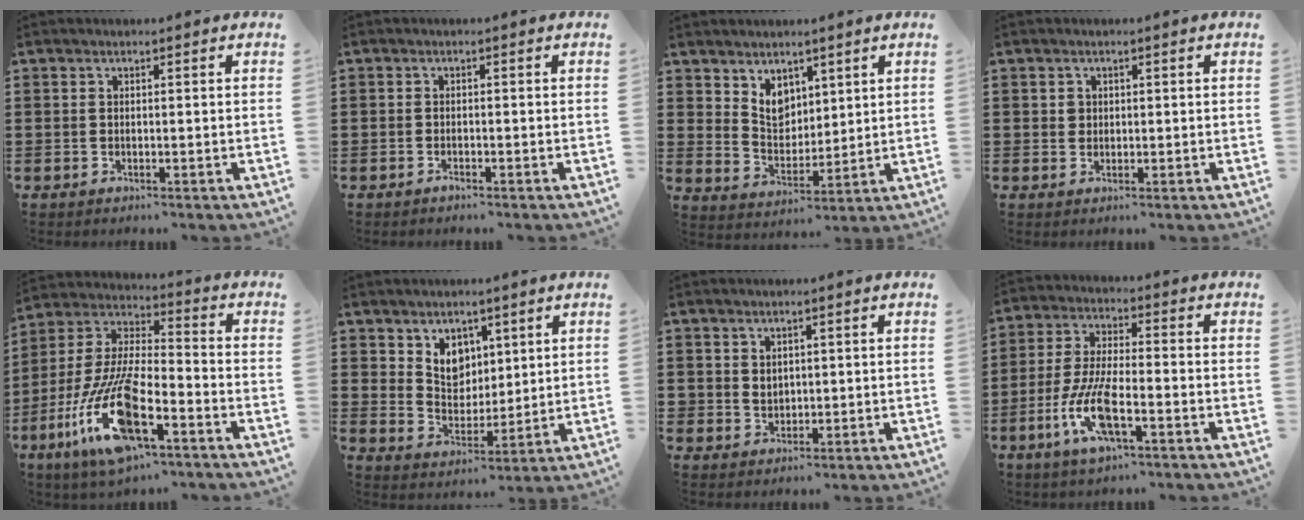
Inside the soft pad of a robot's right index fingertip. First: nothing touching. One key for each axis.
{"total": 0.7, "fx": -0.6, "fy": 0.2, "fz": 0.3, "tx": -0.009, "ty": -0.005, "tz": -0.010}
{"total": 5.4, "fx": 3.7, "fy": 3.6, "fz": 1.8, "tx": -0.051, "ty": -0.003, "tz": 0.070}
{"total": 1.1, "fx": 0.3, "fy": 1.0, "fz": 0.3, "tx": -0.008, "ty": 0.004, "tz": 0.007}
{"total": 15.5, "fx": -8.7, "fy": 4.3, "fz": 12.1, "tx": -0.263, "ty": 0.003, "tz": -0.161}
{"total": 5.8, "fx": 3.6, "fy": 4.3, "fz": 1.4, "tx": -0.052, "ty": 0.001, "tz": 0.067}
{"total": 2.0, "fx": 0.9, "fy": 1.7, "fz": 0.2, "tx": -0.010, "ty": 0.007, "tz": 0.017}
{"total": 9.1, "fx": -3.9, "fy": 2.6, "fz": 7.9, "tx": -0.179, "ty": -0.011, "tz": -0.075}